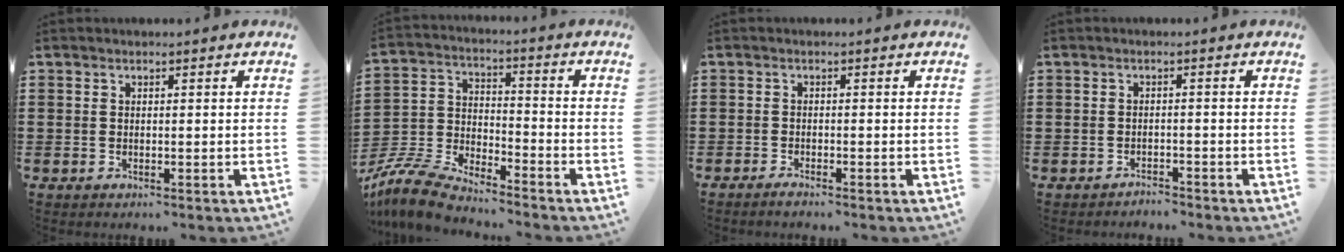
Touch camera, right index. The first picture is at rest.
{"total": 8.5, "force": [-8.1, 1.2, 2.6], "torque": [-0.072, 0.006, -0.165]}
{"total": 1.1, "force": [-1.1, 0.1, 0.2], "torque": [-0.008, -0.002, -0.021]}
{"total": 1.7, "force": [-1.7, 0.2, -0.2], "torque": [-0.001, 0.003, -0.039]}